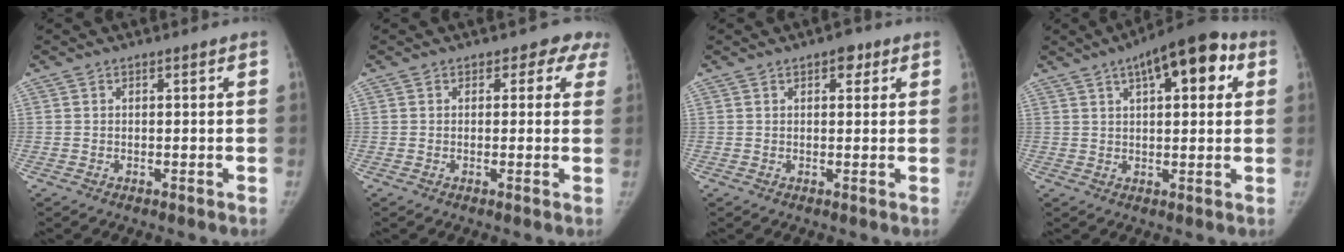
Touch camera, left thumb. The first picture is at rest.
{"total": 3.8, "force": [2.5, 2.7, 1.0], "torque": [0.027, -0.008, 0.007]}
{"total": 2.8, "force": [1.5, 1.5, 1.8], "torque": [-0.011, -0.003, 0.017]}
{"total": 13.5, "force": [5.7, 5.4, 10.9], "torque": [-0.125, 0.011, 0.075]}